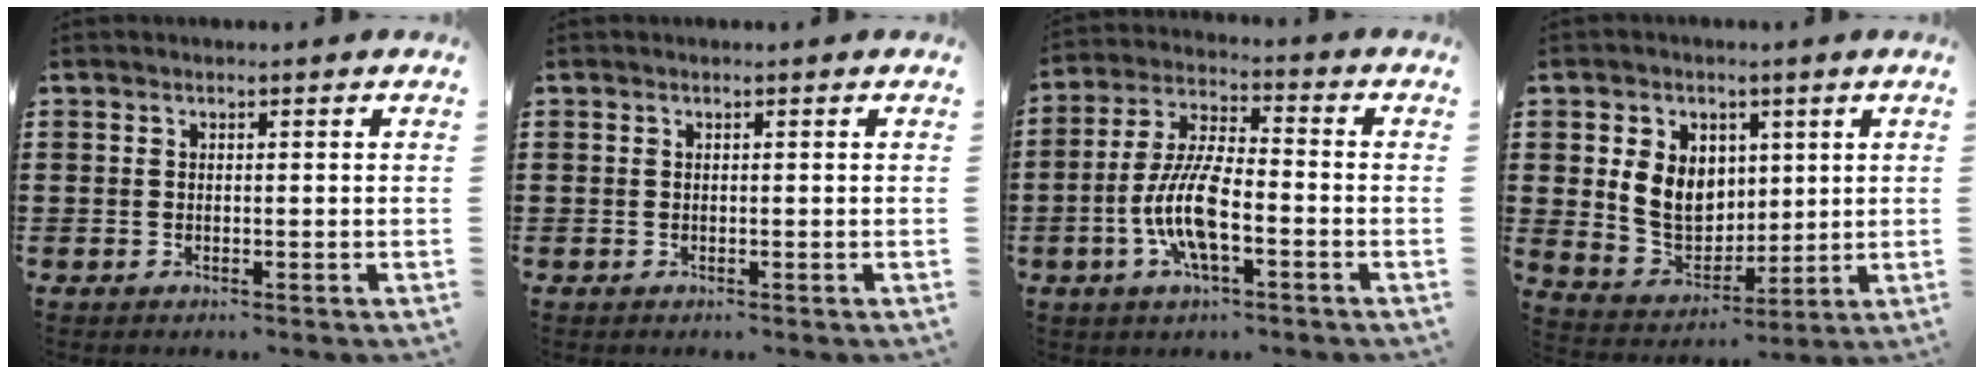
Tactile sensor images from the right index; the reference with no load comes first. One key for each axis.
{"total": 0.0}
{"total": 10.0, "fx": -3.0, "fy": 3.3, "fz": 8.9, "tx": -0.201, "ty": -0.009, "tz": -0.062}
{"total": 7.7, "fx": 1.2, "fy": 6.5, "fz": 4.0, "tx": -0.088, "ty": 0.010, "tz": 0.021}